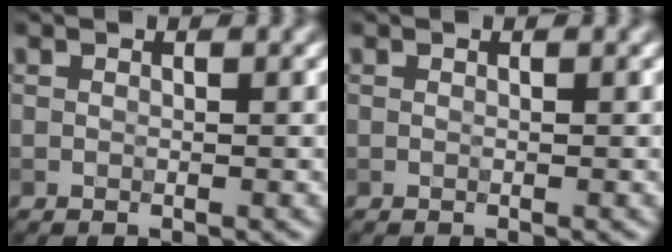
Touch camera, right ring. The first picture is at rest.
{"total": 0.0}